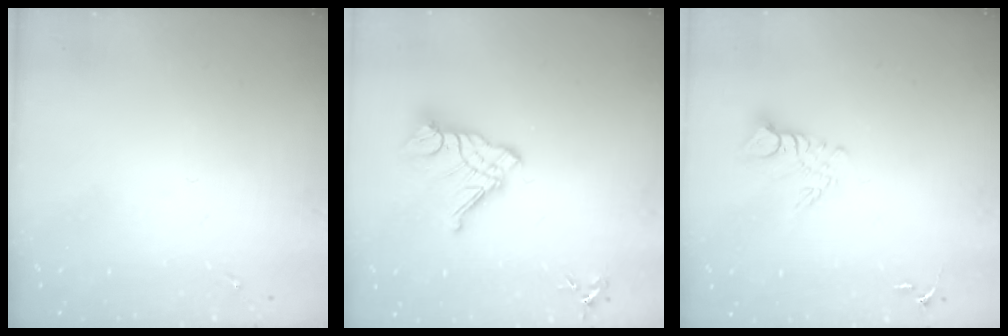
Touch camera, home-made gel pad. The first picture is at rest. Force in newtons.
{"total": 14.1, "press": 14.1, "slide": 1.5}
{"total": 8.6, "press": 8.6, "slide": 0.8}